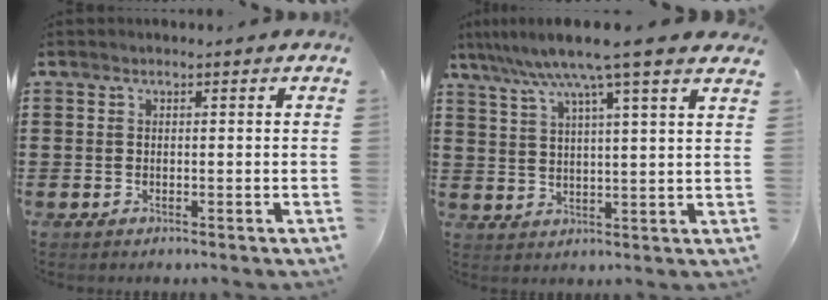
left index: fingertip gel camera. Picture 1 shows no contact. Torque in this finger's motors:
{"motor_torque": [2.14, 0.00, 0.62, 0.21]}